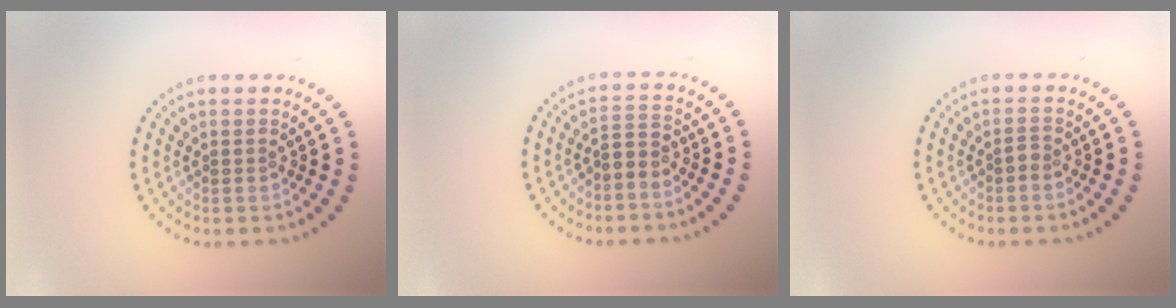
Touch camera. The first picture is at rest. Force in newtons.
{"total": 2.0, "press": 1.4, "slide": 1.4}
{"total": 0.7, "press": 0.6, "slide": 0.3}